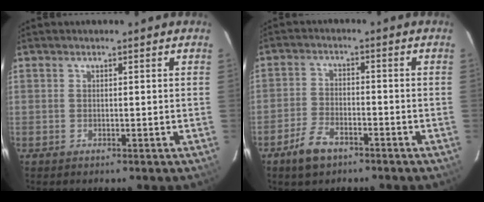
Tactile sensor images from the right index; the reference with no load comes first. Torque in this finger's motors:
{"motor_torque": [0.38, -0.50, 0.11, 0.02]}